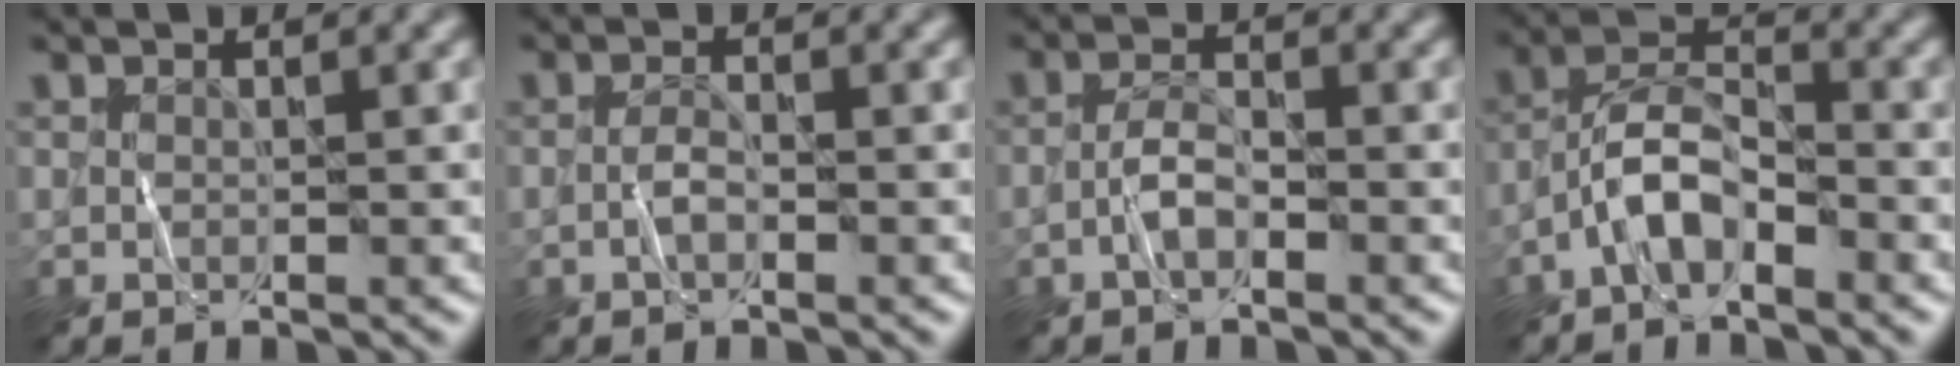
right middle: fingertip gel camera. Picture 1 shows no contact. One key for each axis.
{"total": 1.2, "fx": -0.5, "fy": 0.3, "fz": 1.0, "tx": -0.023, "ty": 0.004, "tz": -0.014}
{"total": 2.0, "fx": -1.0, "fy": 0.6, "fz": 1.5, "tx": -0.029, "ty": 0.010, "tz": -0.024}
{"total": 4.0, "fx": -2.5, "fy": 1.5, "fz": 2.8, "tx": -0.050, "ty": 0.017, "tz": -0.057}